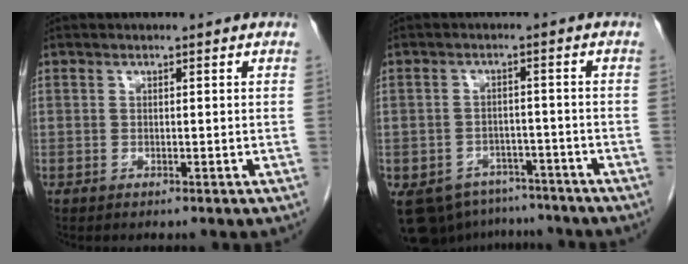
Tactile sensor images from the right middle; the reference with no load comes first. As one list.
[{"total": 12.0, "force": [-9.4, 6.7, 3.0], "torque": [-0.066, 0.005, -0.123]}]